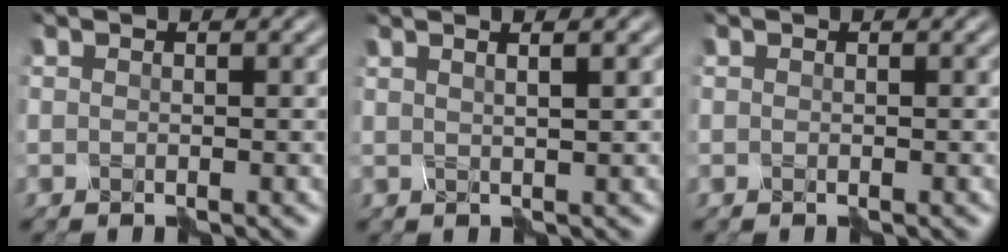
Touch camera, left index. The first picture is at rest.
{"total": 4.7, "force": [2.5, 2.1, 3.5], "torque": [-0.022, 0.037, 0.000]}
{"total": 0.0}